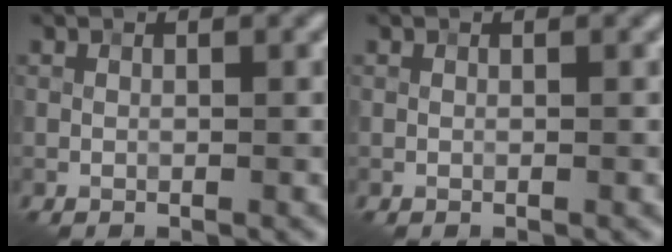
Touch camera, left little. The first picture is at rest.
{"total": 0.0}